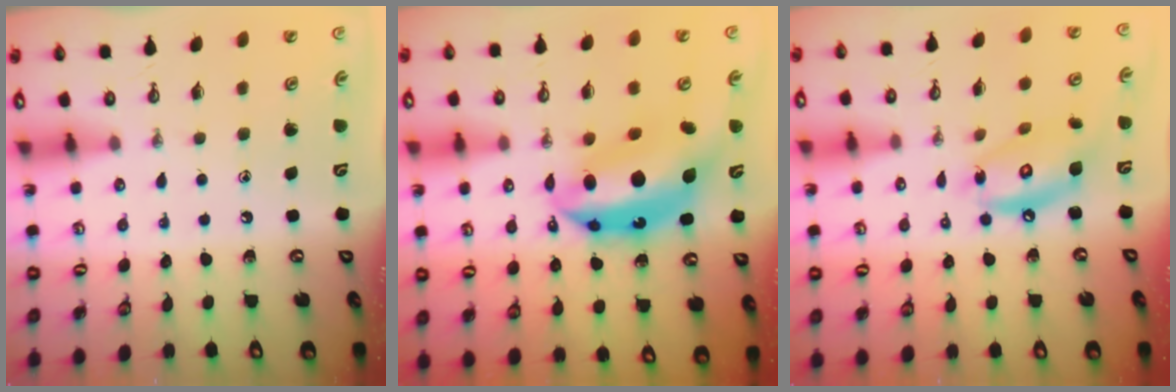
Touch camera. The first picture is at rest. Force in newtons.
{"total": 18.1, "press": 18.1, "slide": 1.3}
{"total": 12.8, "press": 12.8, "slide": 1.1}